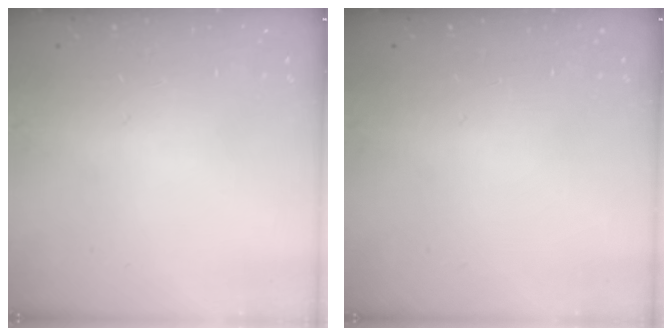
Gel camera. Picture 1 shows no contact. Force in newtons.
{"total": 0.0}